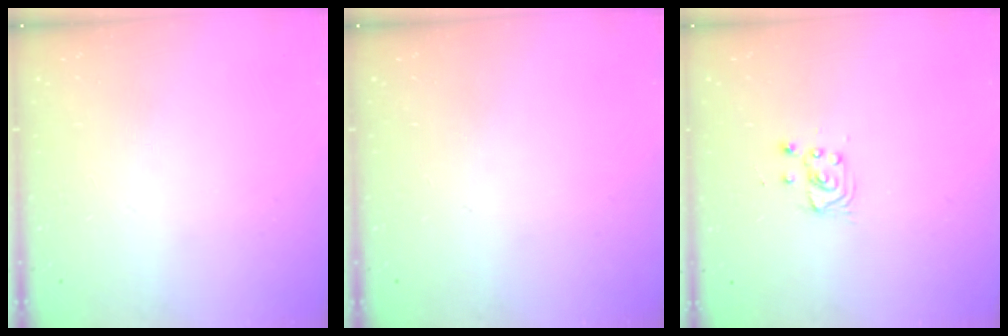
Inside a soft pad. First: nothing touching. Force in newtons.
{"total": 0.0}
{"total": 2.9, "press": 2.9, "slide": 0.4}